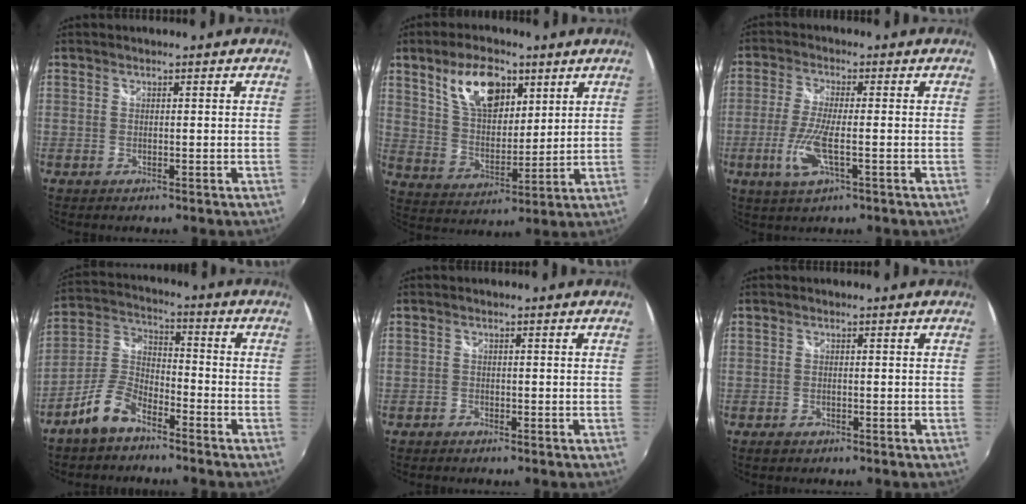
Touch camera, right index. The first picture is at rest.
{"total": 12.9, "force": [6.7, 6.7, 8.7], "torque": [-0.152, 0.014, 0.129]}
{"total": 7.8, "force": [-2.4, 1.8, 7.2], "torque": [-0.156, -0.010, -0.049]}
{"total": 8.8, "force": [-6.0, 3.9, 5.0], "torque": [-0.122, 0.015, -0.121]}
{"total": 1.2, "force": [-1.0, 0.7, 0.2], "torque": [-0.008, -0.001, -0.019]}
{"total": 1.3, "force": [-0.8, 0.7, 0.8], "torque": [-0.016, -0.002, -0.013]}